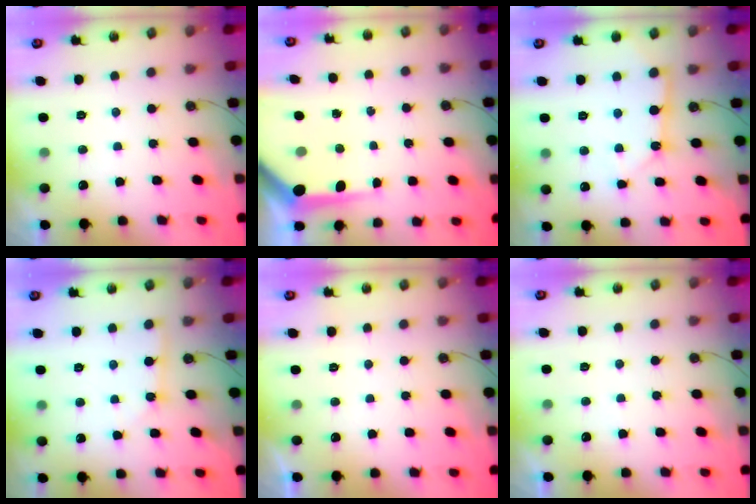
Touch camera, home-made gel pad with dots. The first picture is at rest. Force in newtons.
{"total": 8.8, "press": 8.7, "slide": 0.5}
{"total": 8.8, "press": 8.7, "slide": 0.7}
{"total": 1.8, "press": 1.8, "slide": 0.2}
{"total": 0.0}
{"total": 2.9, "press": 2.9, "slide": 0.5}